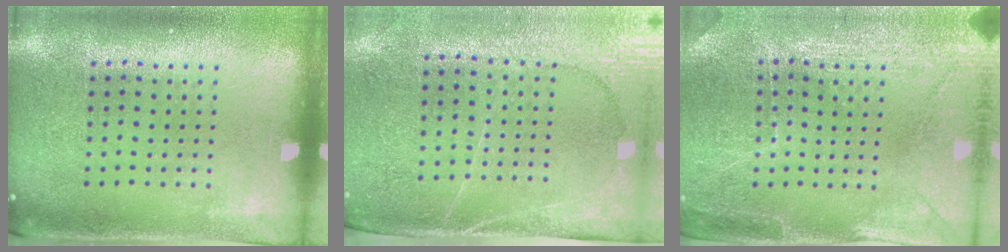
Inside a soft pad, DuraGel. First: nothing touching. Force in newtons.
{"total": 2.9, "press": 2.7, "slide": 1.2}
{"total": 2.9, "press": 2.9, "slide": 0.2}